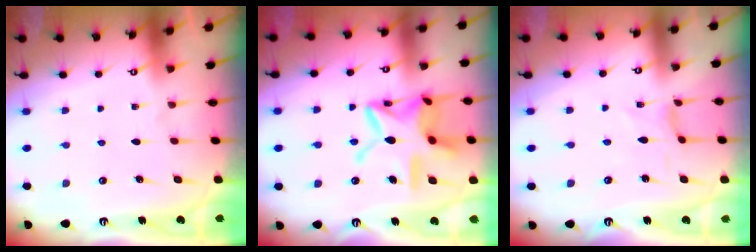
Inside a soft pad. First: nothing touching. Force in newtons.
{"total": 18.4, "press": 18.3, "slide": 1.7}
{"total": 0.0}